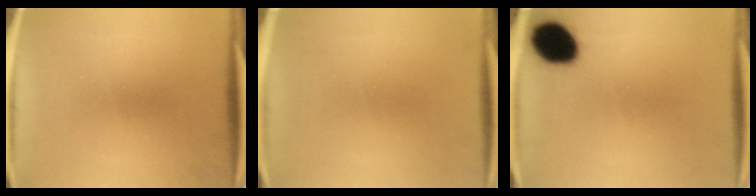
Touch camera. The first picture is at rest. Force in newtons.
{"total": 1.1}
{"total": 11.4}